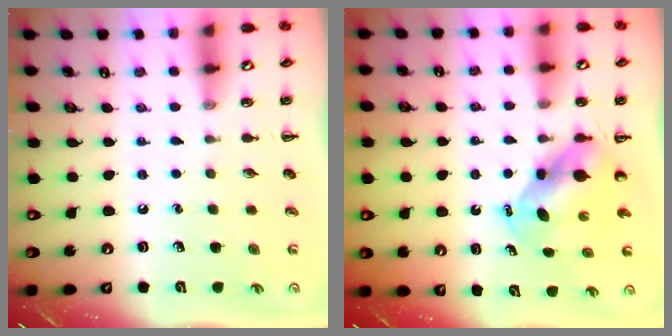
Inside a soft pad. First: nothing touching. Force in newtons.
{"total": 5.4, "press": 5.4, "slide": 0.8}